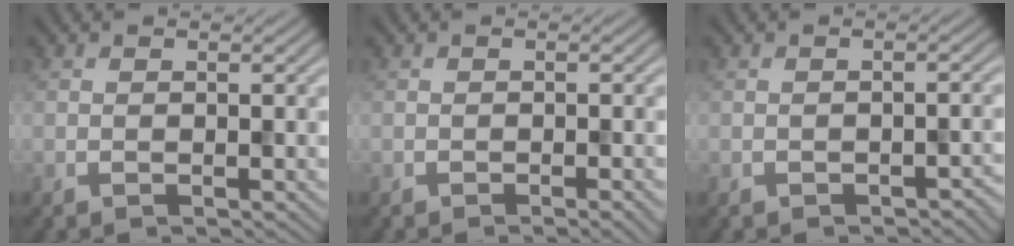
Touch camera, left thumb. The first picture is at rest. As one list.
[{"total": 1.6, "force": [-0.9, 0.3, 1.3], "torque": [-0.010, 0.002, -0.013]}, {"total": 1.2, "force": [-1.1, 0.2, 0.4], "torque": [0.004, 0.006, -0.016]}]